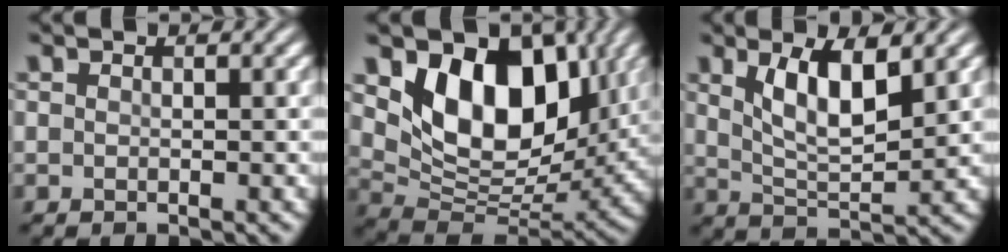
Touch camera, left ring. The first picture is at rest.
{"total": 10.5, "force": [3.9, 6.7, 7.1], "torque": [-0.108, -0.016, 0.064]}
{"total": 5.4, "force": [2.3, 1.9, 4.5], "torque": [-0.092, -0.005, 0.044]}